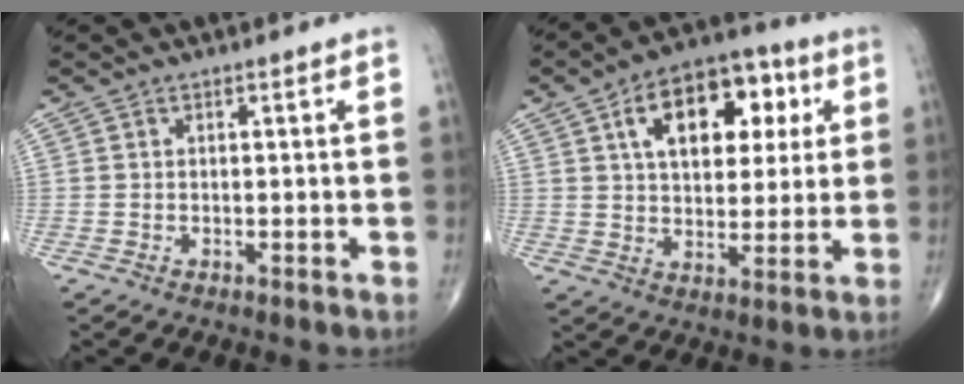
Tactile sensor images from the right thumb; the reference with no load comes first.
{"total": 16.7, "force": [5.7, 9.9, 12.2], "torque": [-0.143, 0.003, 0.084]}